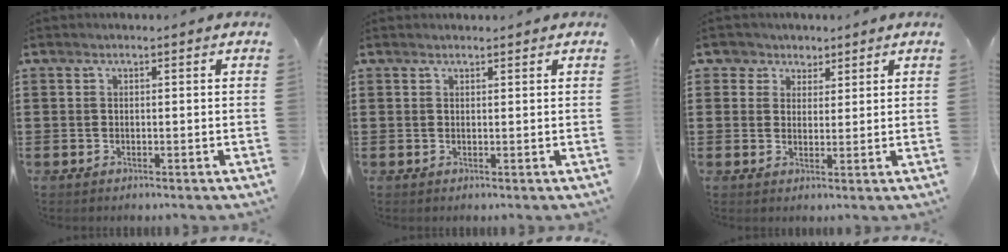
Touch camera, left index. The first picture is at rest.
{"total": 0.6, "force": [0.6, 0.1, -0.1], "torque": [0.000, 0.001, 0.011]}
{"total": 3.2, "force": [1.9, 2.6, 0.1], "torque": [-0.019, 0.012, 0.034]}